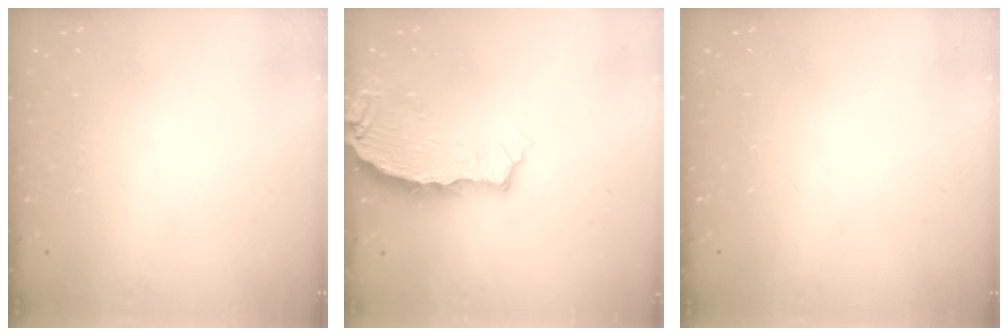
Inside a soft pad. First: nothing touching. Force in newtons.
{"total": 5.7, "press": 5.7, "slide": 0.4}
{"total": 0.0}